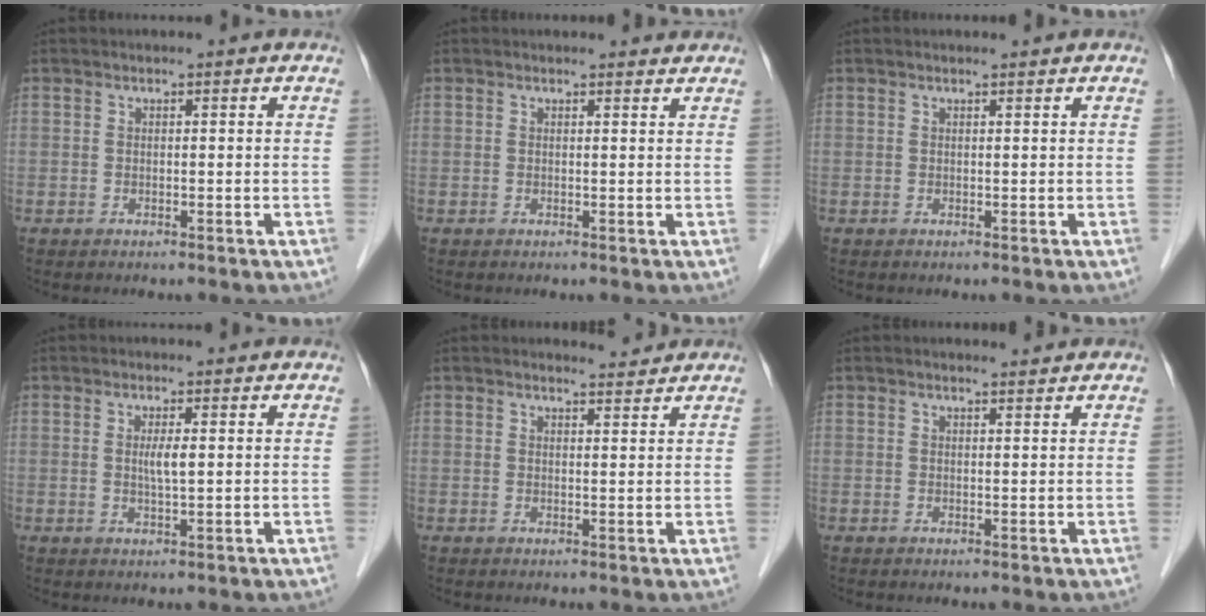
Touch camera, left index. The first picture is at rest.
{"total": 1.9, "force": [1.9, 0.5, 0.1], "torque": [-0.006, -0.003, 0.016]}
{"total": 0.7, "force": [0.6, -0.1, 0.2], "torque": [-0.008, 0.001, 0.011]}
{"total": 2.2, "force": [0.2, 0.1, 2.2], "torque": [-0.043, -0.003, 0.004]}
{"total": 2.1, "force": [2.1, 0.2, 0.0], "torque": [-0.007, -0.008, 0.029]}
{"total": 1.3, "force": [1.3, 0.0, 0.2], "torque": [-0.008, -0.002, 0.021]}